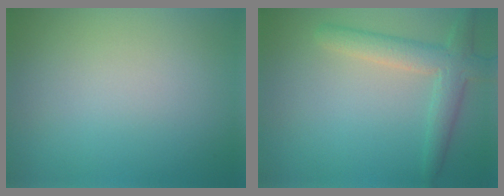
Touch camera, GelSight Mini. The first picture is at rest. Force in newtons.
{"total": 3.6, "press": 3.6, "slide": 0.1}